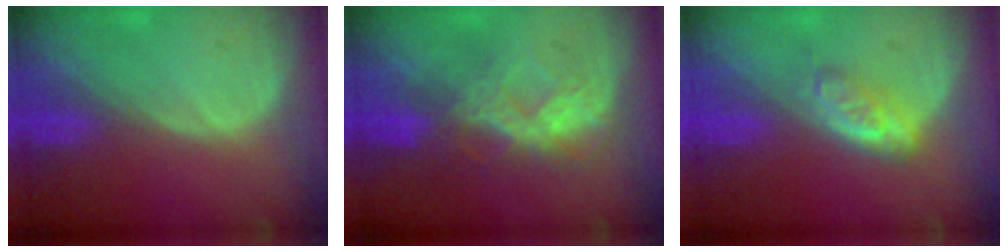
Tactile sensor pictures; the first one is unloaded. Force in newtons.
{"total": 6.5, "press": 6.5, "slide": 0.4}
{"total": 4.8, "press": 4.2, "slide": 2.2}